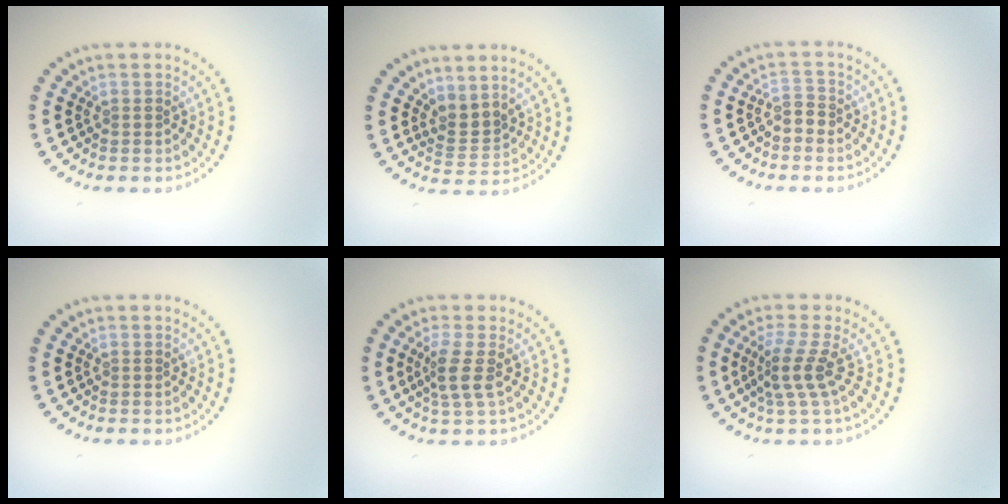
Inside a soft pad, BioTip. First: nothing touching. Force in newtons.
{"total": 2.2, "press": 1.4, "slide": 1.7}
{"total": 1.4, "press": 1.2, "slide": 0.6}
{"total": 0.0}
{"total": 2.5, "press": 1.9, "slide": 1.6}
{"total": 2.9, "press": 2.0, "slide": 2.1}